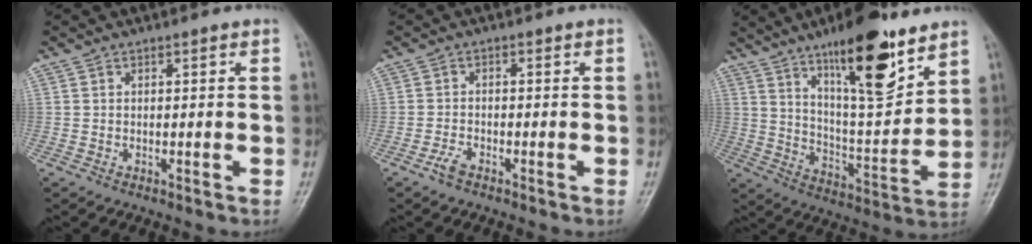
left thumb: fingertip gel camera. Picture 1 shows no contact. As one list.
[{"total": 2.1, "force": [-1.5, 0.9, 1.1], "torque": [-0.027, 0.006, -0.032]}, {"total": 18.6, "force": [11.5, 5.4, 13.6], "torque": [-0.184, -0.068, 0.196]}]